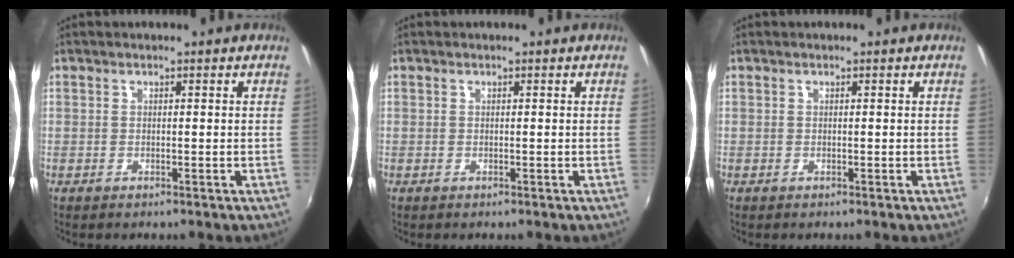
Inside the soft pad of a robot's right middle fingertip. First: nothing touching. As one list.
[{"total": 0.0}, {"total": 0.0}]